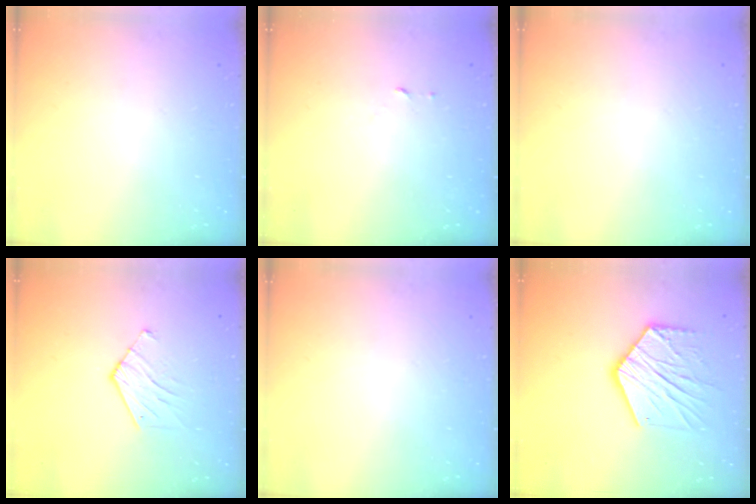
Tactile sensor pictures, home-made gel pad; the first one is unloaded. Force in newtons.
{"total": 2.5, "press": 2.5, "slide": 0.2}
{"total": 0.0}
{"total": 6.8, "press": 6.7, "slide": 0.4}
{"total": 0.0}
{"total": 14.2, "press": 14.2, "slide": 0.7}